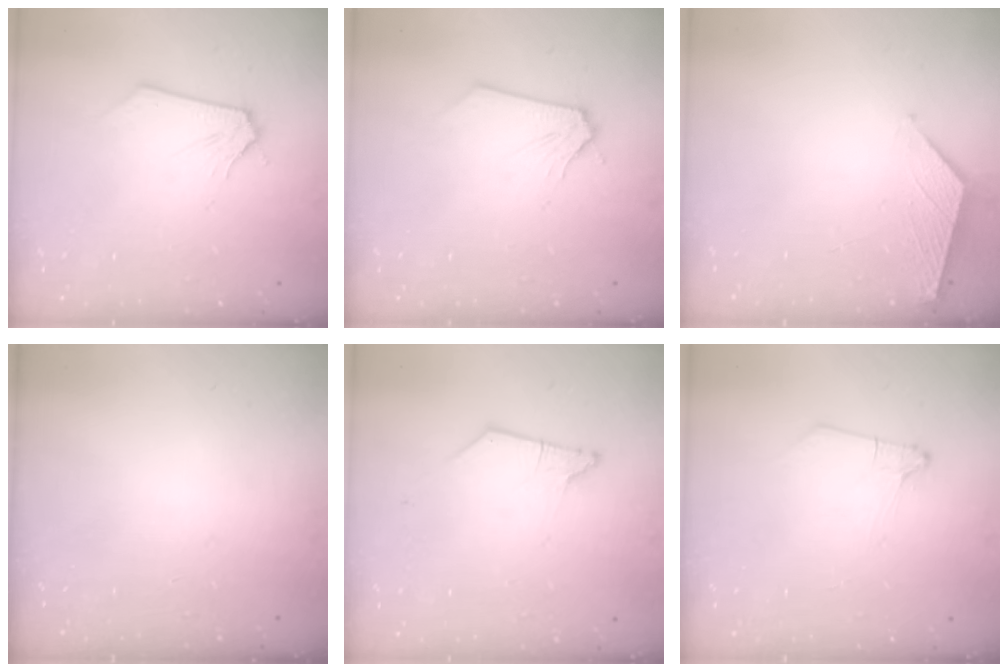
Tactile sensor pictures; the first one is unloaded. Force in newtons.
{"total": 0.0}
{"total": 1.3, "press": 1.3, "slide": 0.2}
{"total": 0.0}
{"total": 0.0}
{"total": 1.0, "press": 1.0, "slide": 0.1}